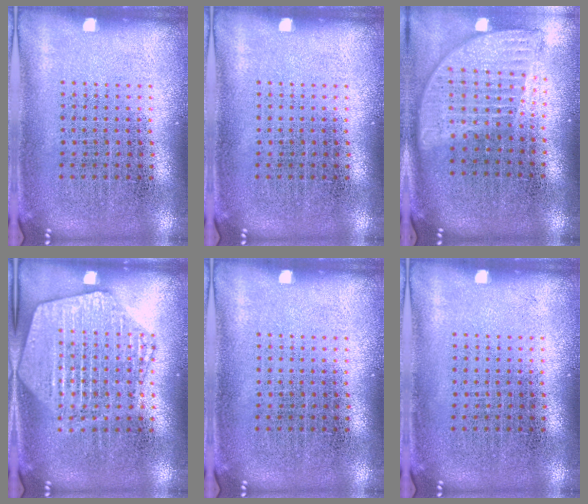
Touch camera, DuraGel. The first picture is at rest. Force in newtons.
{"total": 0.0}
{"total": 1.9, "press": 1.5, "slide": 1.1}
{"total": 2.0, "press": 2.0, "slide": 0.2}
{"total": 0.0}
{"total": 0.0}